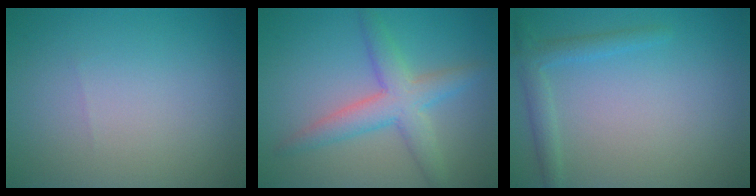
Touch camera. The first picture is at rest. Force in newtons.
{"total": 4.6, "press": 4.6, "slide": 0.1}
{"total": 2.0, "press": 2.0, "slide": 0.1}